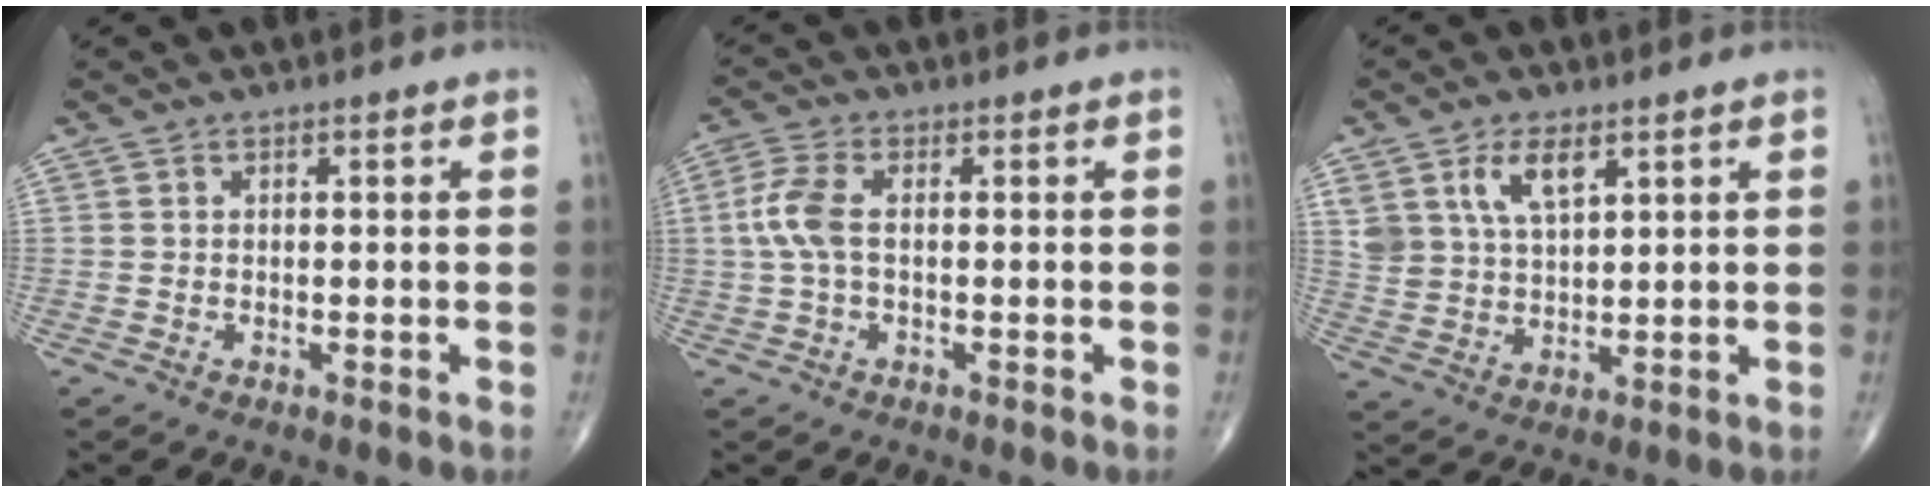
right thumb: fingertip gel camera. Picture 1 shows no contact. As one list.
[{"total": 5.6, "force": [0.2, 2.7, 4.9], "torque": [-0.133, 0.012, -0.001]}, {"total": 7.9, "force": [4.1, 4.1, 5.4], "torque": [-0.092, -0.017, 0.084]}]